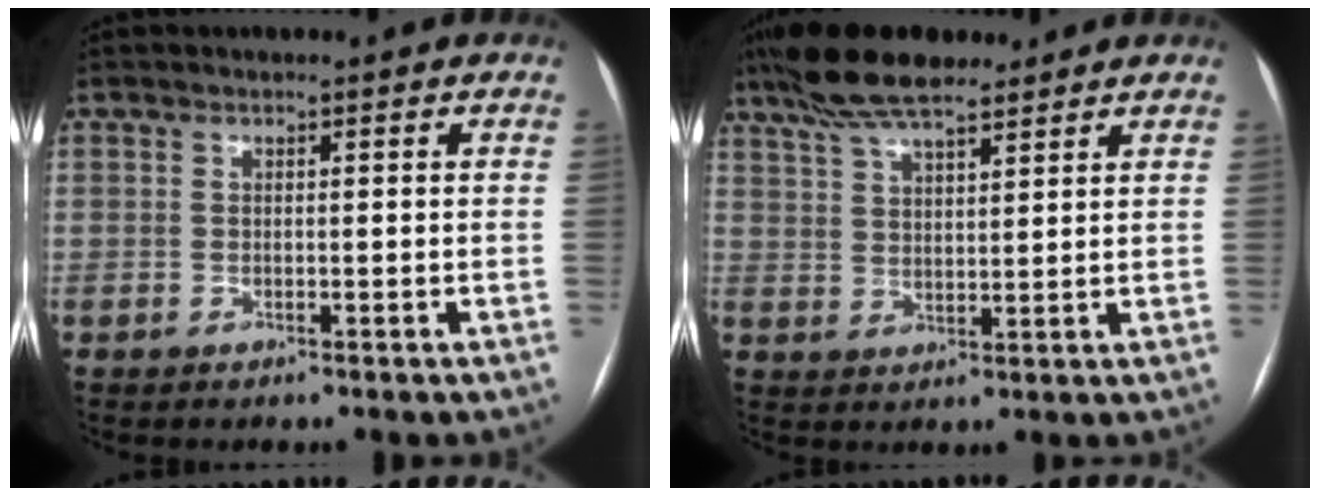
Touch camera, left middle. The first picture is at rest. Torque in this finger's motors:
{"motor_torque": [0.78, -0.72, 0.26, 0.03]}